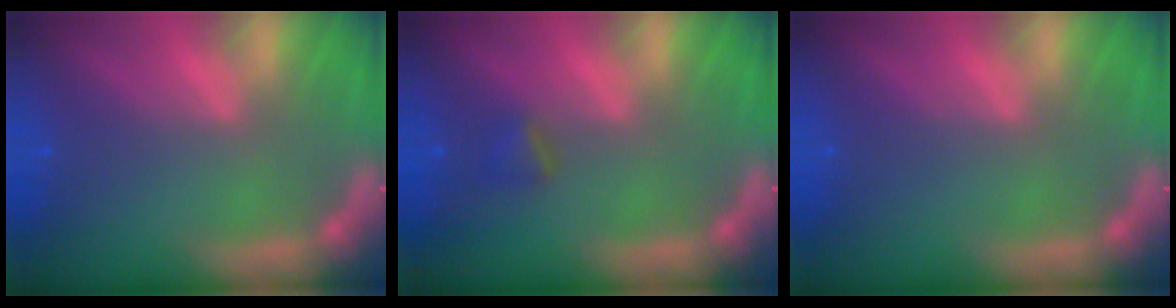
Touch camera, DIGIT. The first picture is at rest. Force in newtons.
{"total": 1.4}
{"total": 0.0}